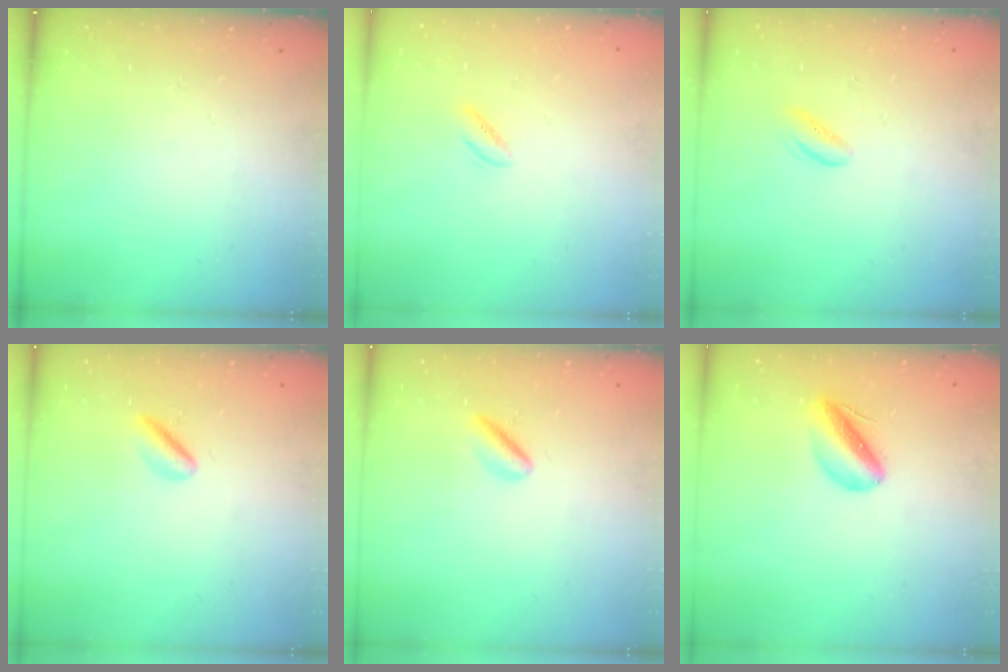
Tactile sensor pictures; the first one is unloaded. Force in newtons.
{"total": 1.6, "press": 1.2, "slide": 1.0}
{"total": 2.4, "press": 2.4, "slide": 0.2}
{"total": 2.7, "press": 2.6, "slide": 0.7}
{"total": 2.7, "press": 2.6, "slide": 0.7}
{"total": 6.3, "press": 6.1, "slide": 1.8}